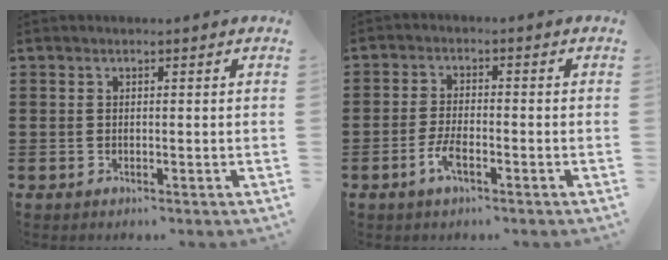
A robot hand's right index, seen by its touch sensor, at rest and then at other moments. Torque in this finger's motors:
{"motor_torque": [2.14, 0.00, 0.14, 0.01]}